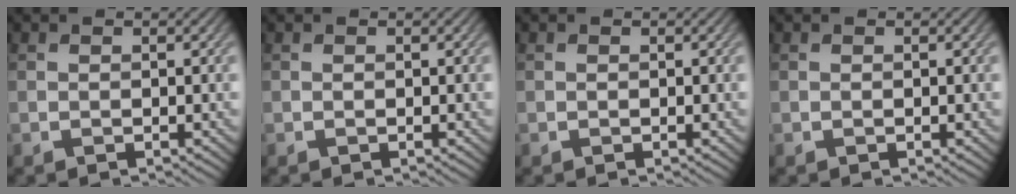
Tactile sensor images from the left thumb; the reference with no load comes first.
{"total": 0.0}
{"total": 0.0}
{"total": 0.0}